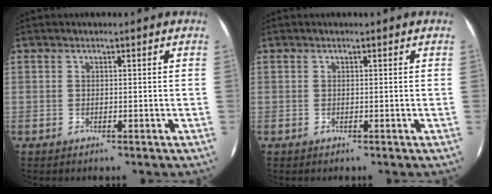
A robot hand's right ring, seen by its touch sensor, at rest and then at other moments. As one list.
[{"total": 0.0}]